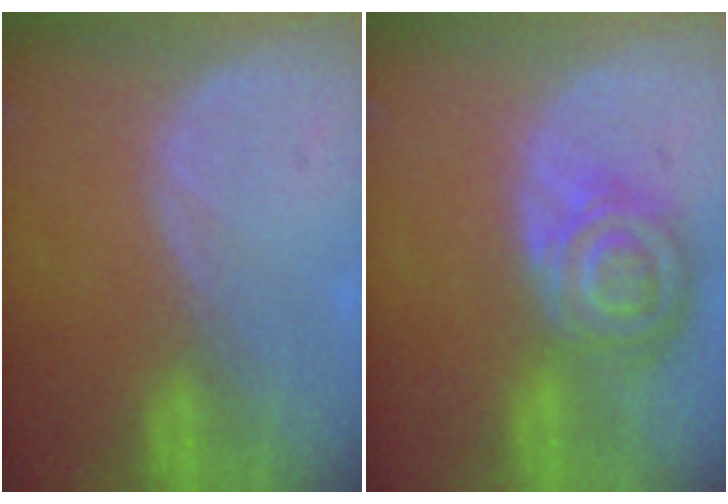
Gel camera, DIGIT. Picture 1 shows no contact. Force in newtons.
{"total": 8.2, "press": 7.2, "slide": 4.0}